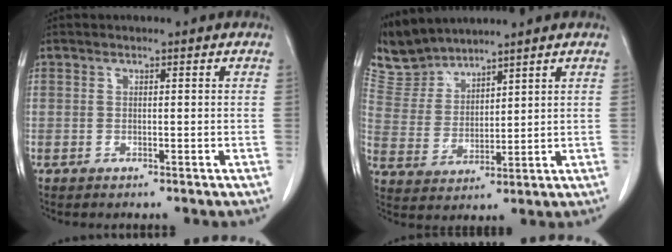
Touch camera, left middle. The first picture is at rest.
{"total": 6.4, "force": [6.3, 1.1, -0.2], "torque": [-0.008, 0.007, 0.144]}